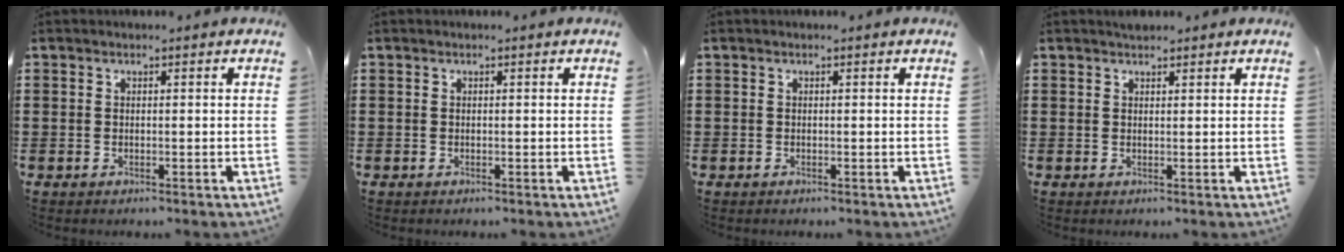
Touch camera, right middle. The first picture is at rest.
{"total": 0.0}
{"total": 0.0}
{"total": 1.0, "force": [1.0, 0.4, 0.1], "torque": [-0.003, 0.002, 0.018]}